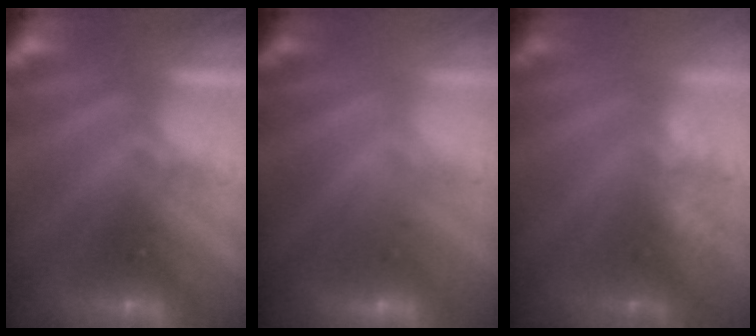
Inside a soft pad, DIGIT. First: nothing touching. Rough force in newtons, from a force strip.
{"total": 2.2}
{"total": 2.6}